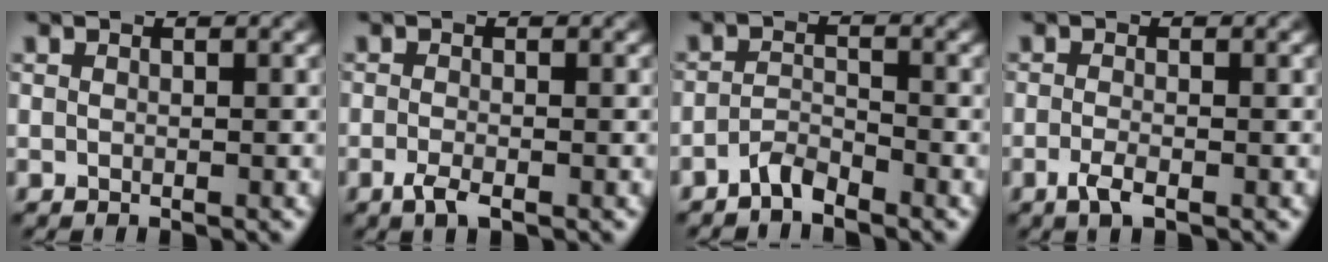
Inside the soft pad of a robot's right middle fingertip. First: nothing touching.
{"total": 1.8, "force": [-1.0, 0.5, 1.4], "torque": [-0.030, -0.003, -0.022]}
{"total": 1.9, "force": [-1.7, 0.4, 0.8], "torque": [-0.017, 0.007, -0.037]}
{"total": 1.8, "force": [-0.9, 0.5, 1.5], "torque": [-0.031, -0.003, -0.021]}